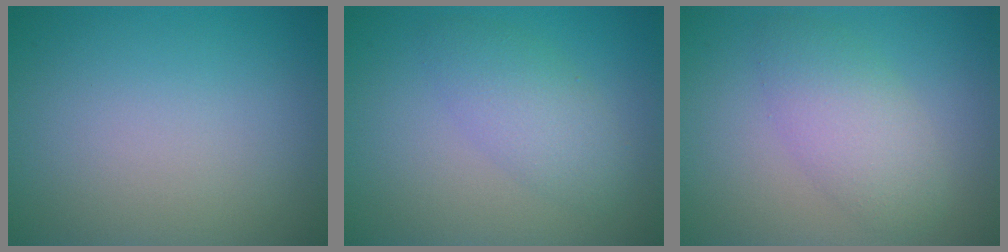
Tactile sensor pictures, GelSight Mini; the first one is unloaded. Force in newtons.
{"total": 3.1, "press": 3.1, "slide": 0.0}
{"total": 3.9, "press": 3.9, "slide": 0.1}